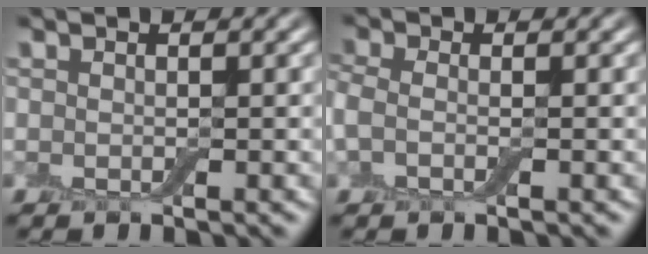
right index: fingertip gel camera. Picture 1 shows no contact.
{"total": 2.0, "force": [-0.3, 1.3, 1.5], "torque": [-0.039, 0.005, -0.015]}